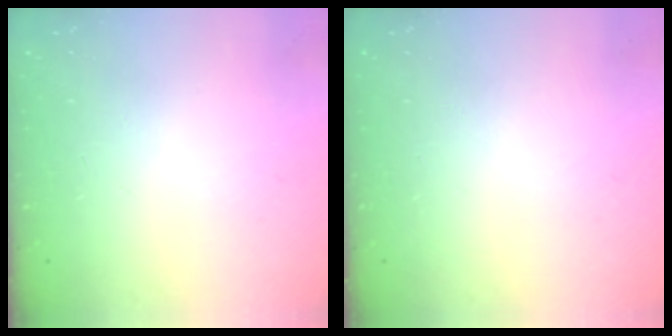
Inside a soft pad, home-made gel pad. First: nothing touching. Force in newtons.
{"total": 0.0}